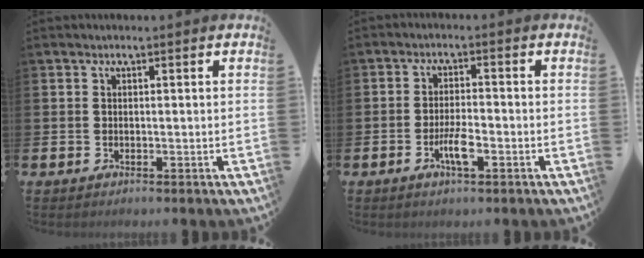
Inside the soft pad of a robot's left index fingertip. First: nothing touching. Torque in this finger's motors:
{"motor_torque": [0.83, 0.36, 0.12, 0.12]}